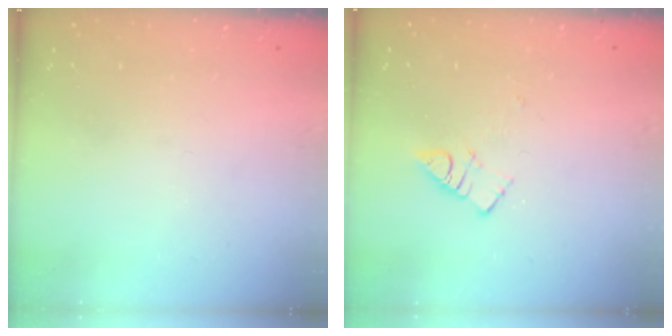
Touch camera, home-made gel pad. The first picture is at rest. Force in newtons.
{"total": 4.8, "press": 4.7, "slide": 0.8}